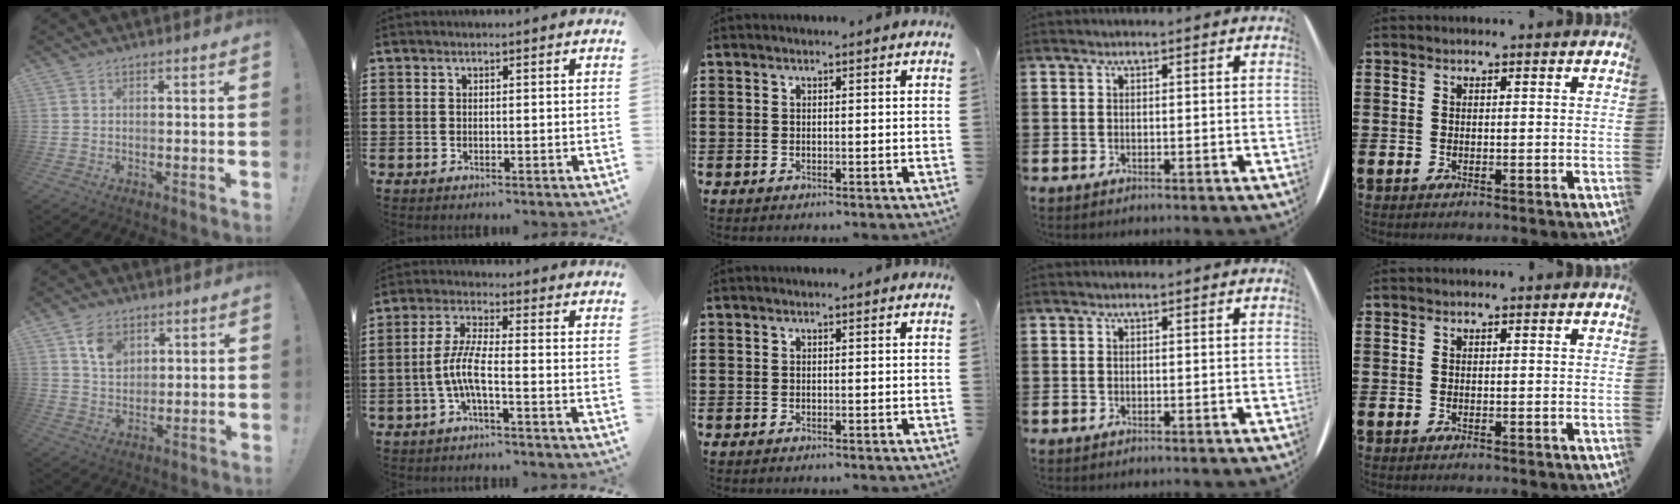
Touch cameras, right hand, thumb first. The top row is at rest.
{"thumb": {"total": 7.4, "force": [3.8, 5.1, 3.7], "torque": [-0.052, -0.014, 0.070]}, "index": {"total": 6.2, "force": [-2.1, 1.2, 5.7], "torque": [-0.141, -0.015, -0.051]}}